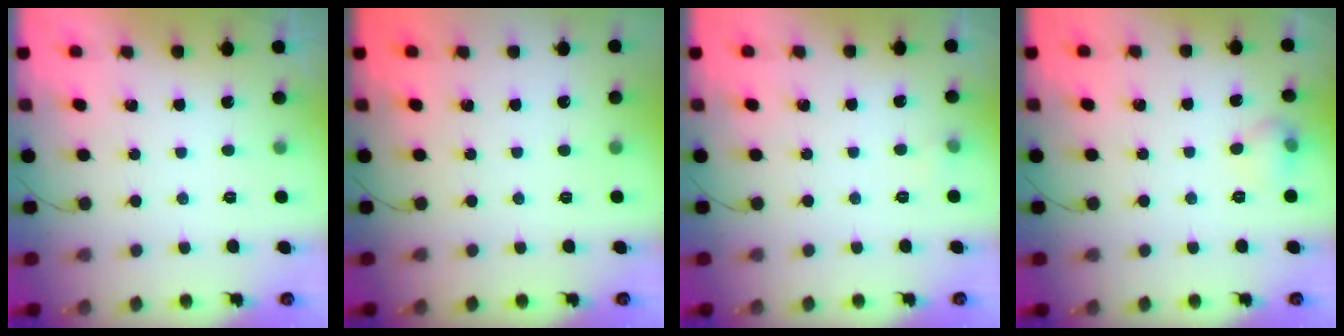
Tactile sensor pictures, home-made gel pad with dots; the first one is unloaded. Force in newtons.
{"total": 0.0}
{"total": 3.3, "press": 2.6, "slide": 2.1}
{"total": 8.3, "press": 6.2, "slide": 5.5}